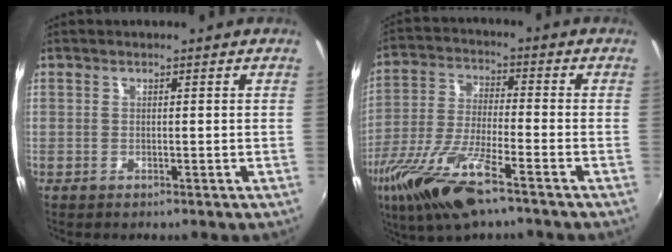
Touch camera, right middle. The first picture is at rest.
{"total": 15.6, "force": [-9.6, 3.3, 11.9], "torque": [-0.246, -0.042, -0.187]}